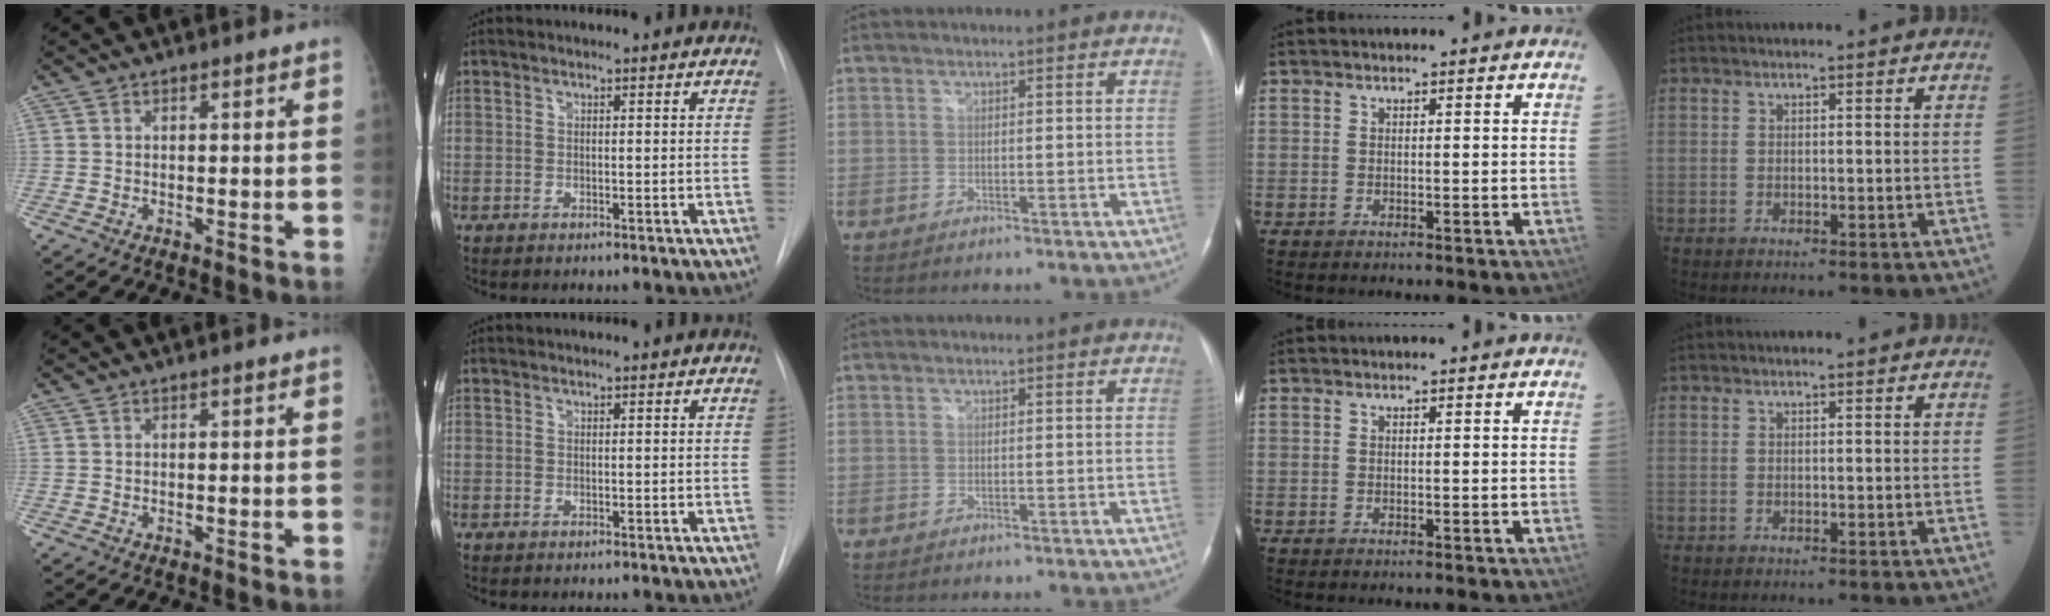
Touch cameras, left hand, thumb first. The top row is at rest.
{}